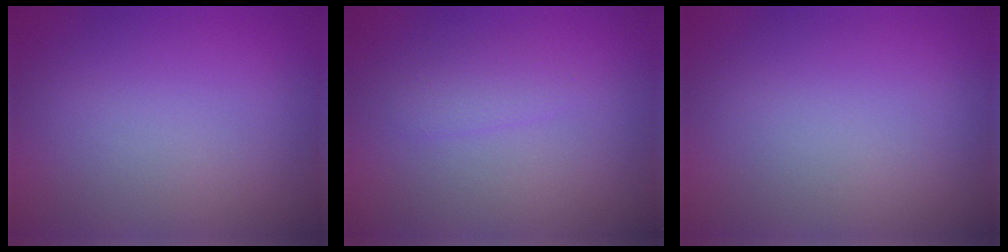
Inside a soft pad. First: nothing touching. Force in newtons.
{"total": 1.2, "press": 1.2, "slide": 0.1}
{"total": 0.0}